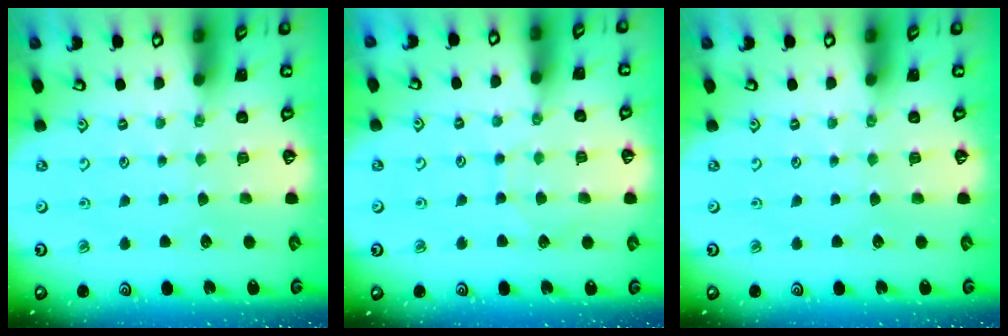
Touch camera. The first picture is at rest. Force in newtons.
{"total": 5.1, "press": 5.0, "slide": 0.5}
{"total": 0.0}